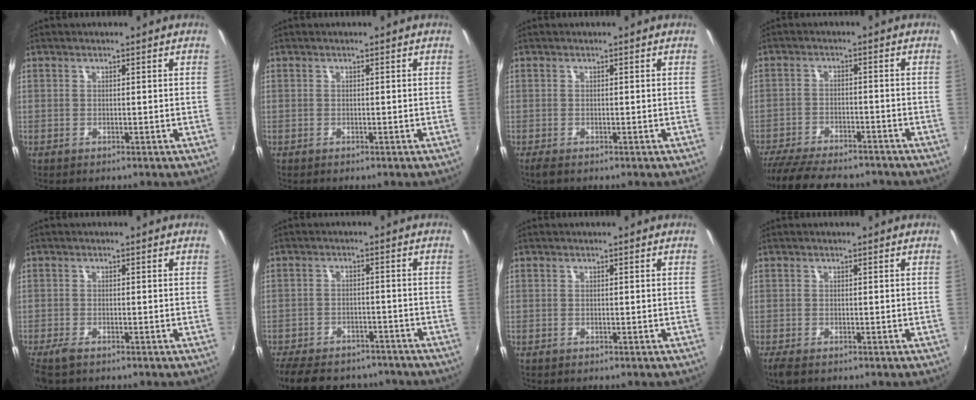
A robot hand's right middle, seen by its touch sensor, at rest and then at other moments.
{"total": 0.0}
{"total": 1.2, "force": [-0.7, 0.4, 0.8], "torque": [-0.018, -0.006, -0.013]}
{"total": 16.4, "force": [-13.8, 4.7, 7.4], "torque": [-0.161, -0.035, -0.216]}
{"total": 2.9, "force": [-2.2, 1.0, 1.7], "torque": [-0.043, -0.011, -0.042]}
{"total": 17.1, "force": [-14.0, 7.3, 6.8], "torque": [-0.161, -0.003, -0.198]}
{"total": 0.0}
{"total": 2.2, "force": [-1.5, 0.8, 1.5], "torque": [-0.030, -0.011, -0.026]}